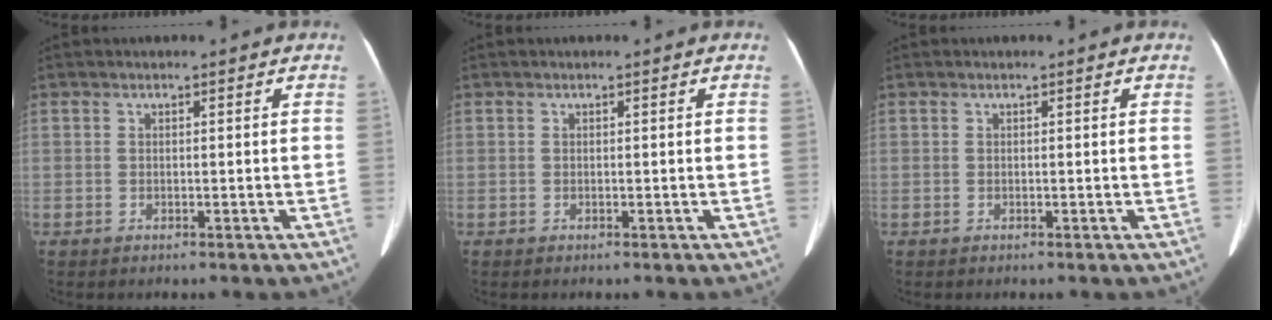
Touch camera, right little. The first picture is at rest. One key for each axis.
{"total": 0.0}
{"total": 0.0}